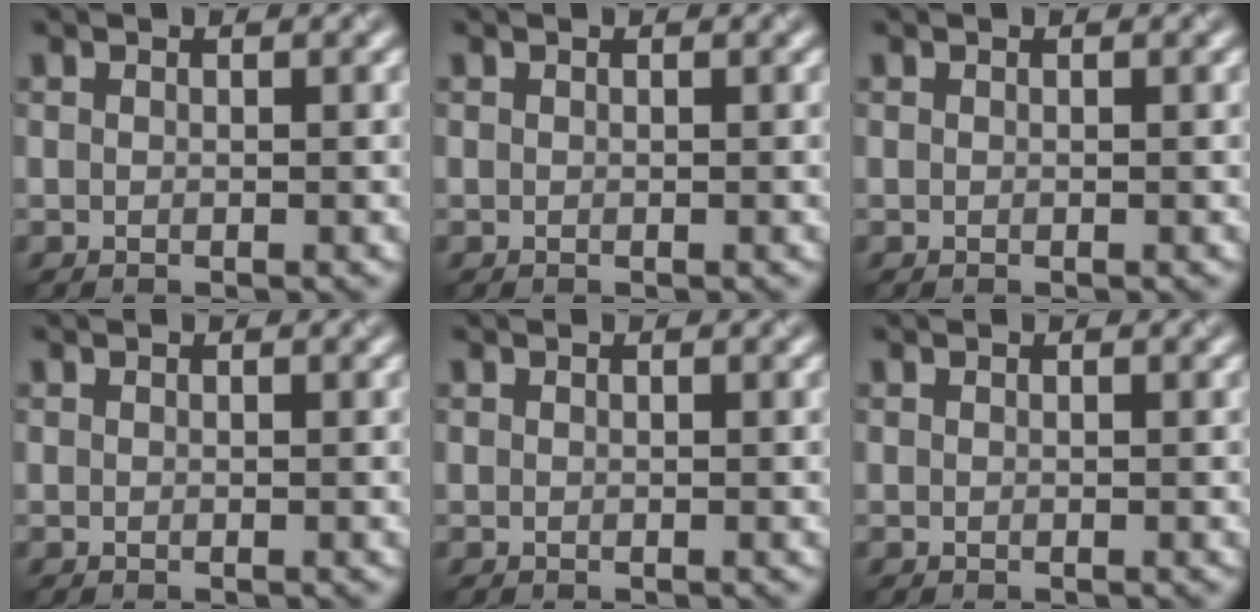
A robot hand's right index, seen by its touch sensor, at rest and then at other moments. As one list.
[{"total": 0.0}, {"total": 0.0}, {"total": 0.0}, {"total": 0.0}, {"total": 0.0}]